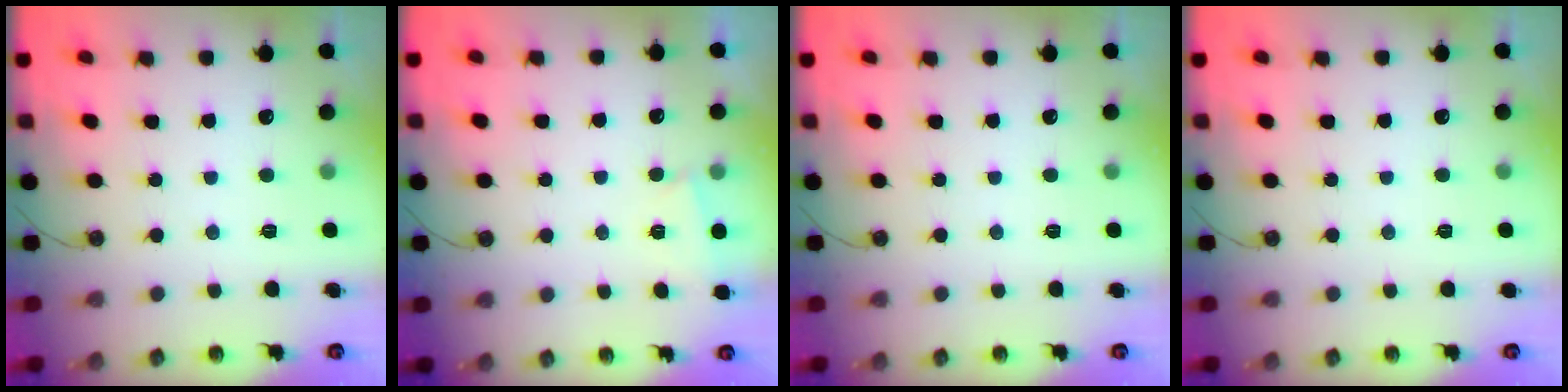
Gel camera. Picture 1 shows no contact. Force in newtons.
{"total": 1.5, "press": 1.4, "slide": 0.4}
{"total": 0.0}
{"total": 1.7, "press": 0.9, "slide": 1.5}